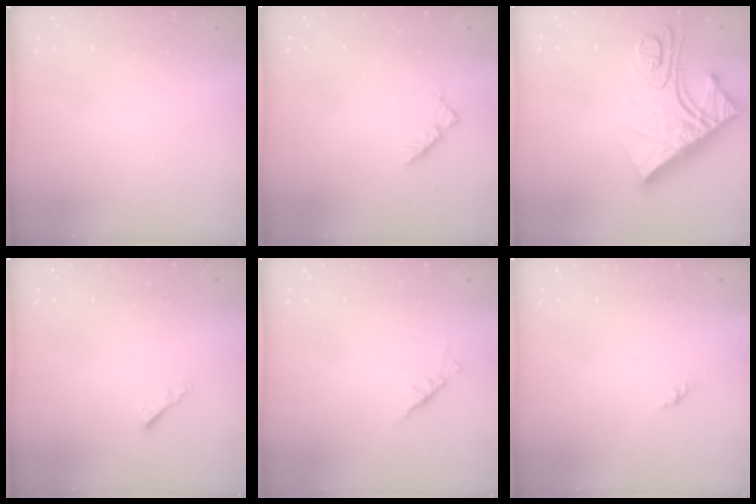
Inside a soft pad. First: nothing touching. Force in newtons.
{"total": 2.9, "press": 2.8, "slide": 0.7}
{"total": 21.9, "press": 21.8, "slide": 1.9}
{"total": 1.7, "press": 1.6, "slide": 0.5}
{"total": 2.3, "press": 2.2, "slide": 0.5}
{"total": 1.7, "press": 1.6, "slide": 0.7}